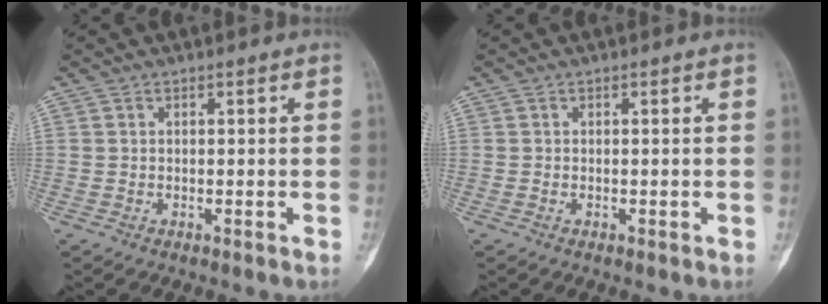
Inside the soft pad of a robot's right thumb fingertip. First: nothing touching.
{"total": 0.0}